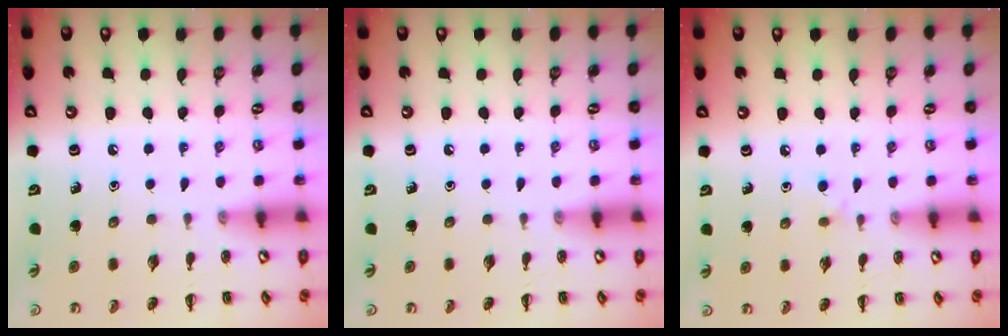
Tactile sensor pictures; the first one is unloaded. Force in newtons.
{"total": 0.0}
{"total": 3.7, "press": 3.4, "slide": 1.4}